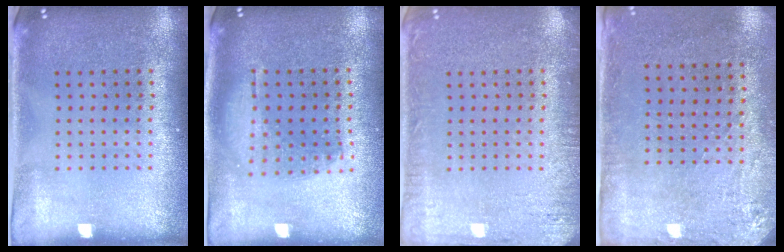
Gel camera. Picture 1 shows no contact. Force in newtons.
{"total": 1.2, "press": 1.1, "slide": 0.4}
{"total": 2.5, "press": 2.5, "slide": 0.3}
{"total": 2.8, "press": 2.3, "slide": 1.6}